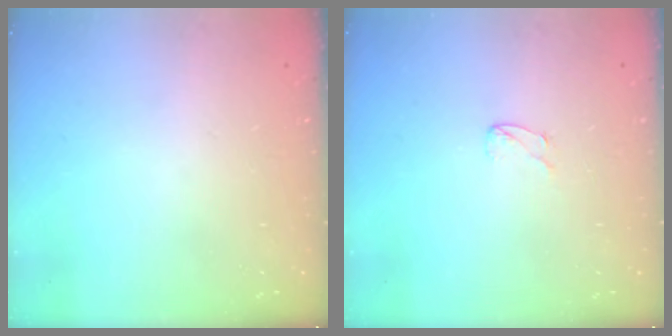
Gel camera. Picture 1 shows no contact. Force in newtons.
{"total": 3.0, "press": 3.0, "slide": 0.3}